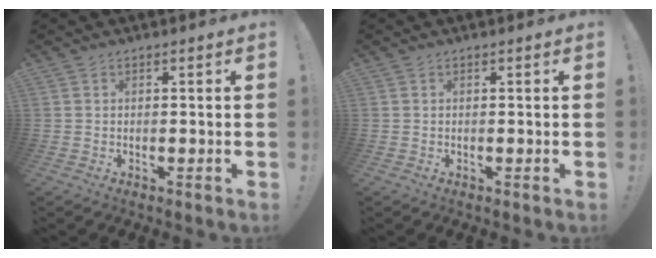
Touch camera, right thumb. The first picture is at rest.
{"total": 0.0}